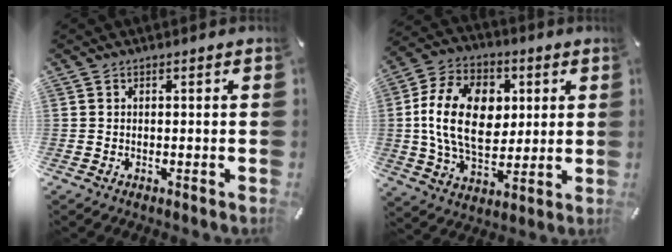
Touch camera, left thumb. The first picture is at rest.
{"total": 18.2, "force": [2.1, 12.9, 12.6], "torque": [-0.249, 0.013, 0.034]}